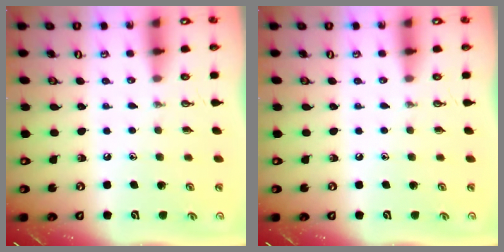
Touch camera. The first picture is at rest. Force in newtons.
{"total": 0.0}